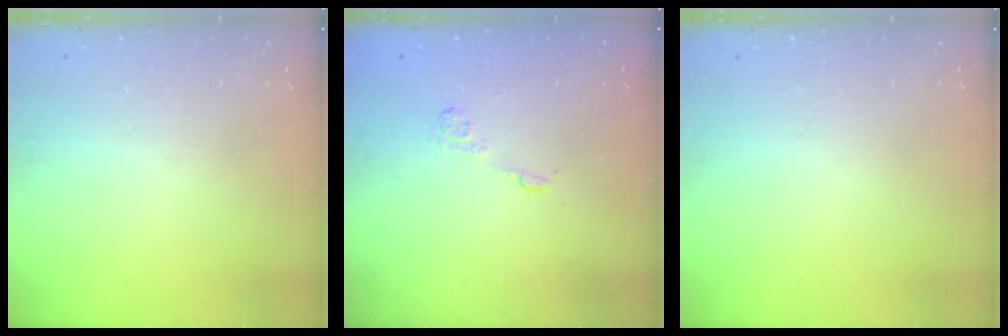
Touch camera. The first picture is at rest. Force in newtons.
{"total": 2.9, "press": 2.4, "slide": 1.5}
{"total": 0.0}